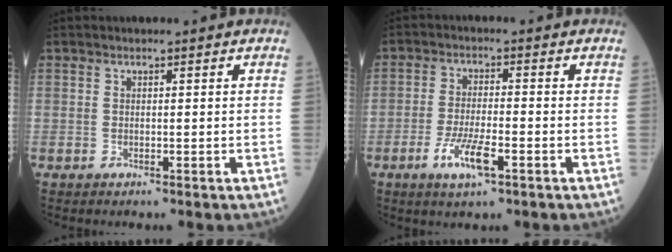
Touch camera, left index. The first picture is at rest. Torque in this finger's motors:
{"motor_torque": [0.71, 0.18, 0.17, 0.09]}